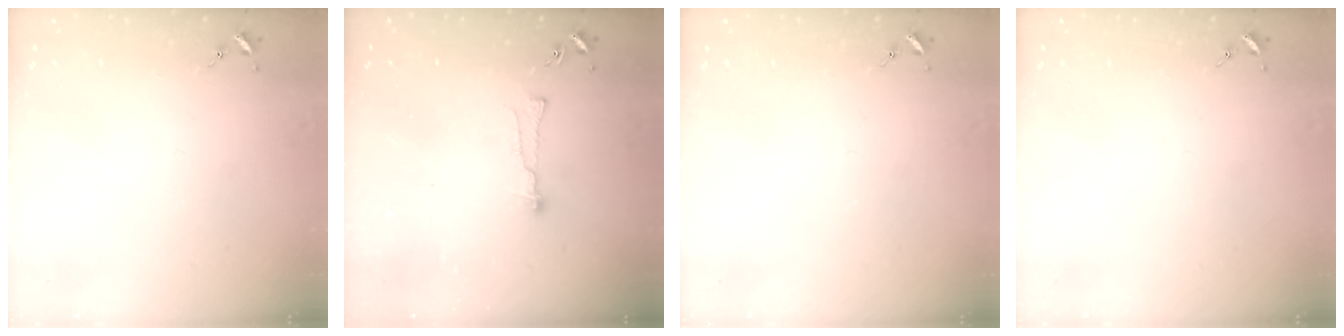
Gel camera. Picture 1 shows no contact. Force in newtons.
{"total": 5.2, "press": 5.1, "slide": 0.4}
{"total": 0.0}
{"total": 0.0}